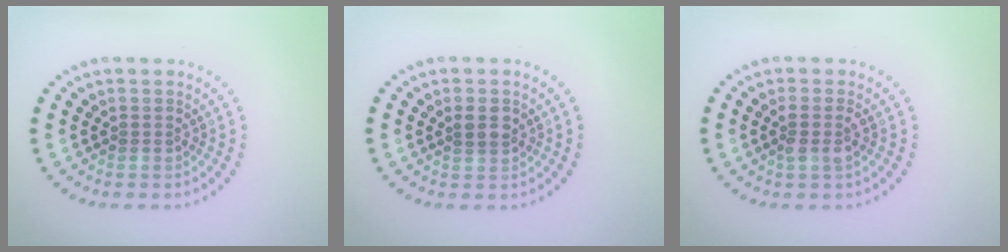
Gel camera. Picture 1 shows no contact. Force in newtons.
{"total": 1.9, "press": 1.7, "slide": 0.8}
{"total": 1.5, "press": 1.4, "slide": 0.6}